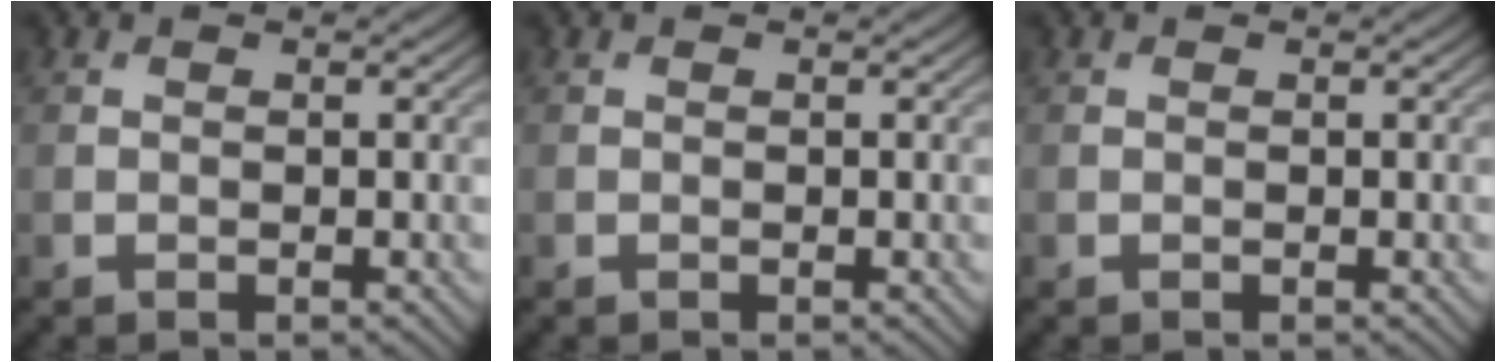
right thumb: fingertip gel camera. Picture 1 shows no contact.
{"total": 0.0}
{"total": 0.0}